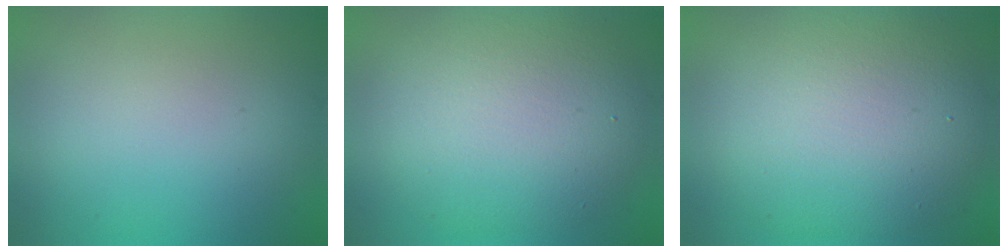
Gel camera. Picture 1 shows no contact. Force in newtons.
{"total": 7.8, "press": 7.8, "slide": 0.1}
{"total": 9.5, "press": 9.5, "slide": 0.1}